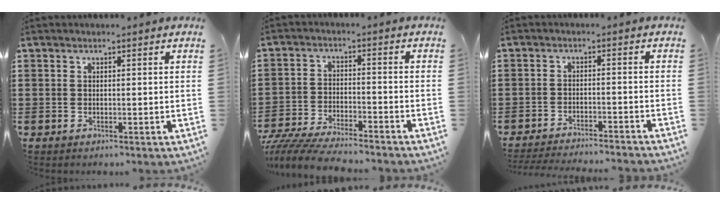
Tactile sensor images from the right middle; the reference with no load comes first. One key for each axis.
{"total": 6.3, "fx": -6.1, "fy": 0.4, "fz": 1.5, "tx": -0.038, "ty": -0.001, "tz": -0.122}
{"total": 3.4, "fx": -3.3, "fy": -0.3, "fz": 0.5, "tx": -0.009, "ty": -0.003, "tz": -0.069}